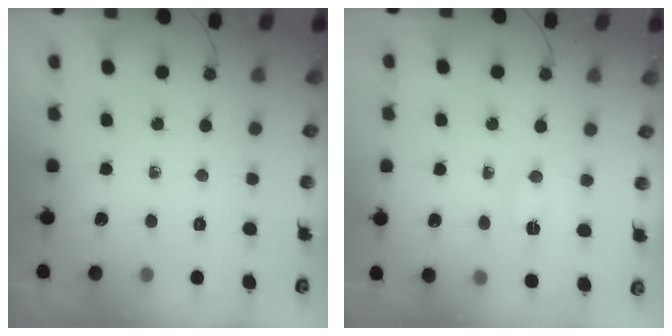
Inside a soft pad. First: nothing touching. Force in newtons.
{"total": 2.9, "press": 2.7, "slide": 1.2}